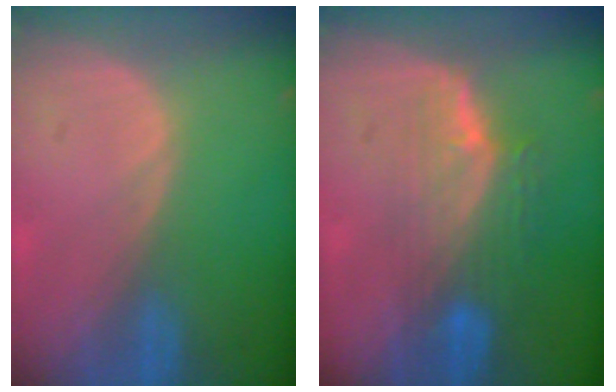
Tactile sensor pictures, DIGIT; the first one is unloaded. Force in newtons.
{"total": 7.6, "press": 6.8, "slide": 3.3}